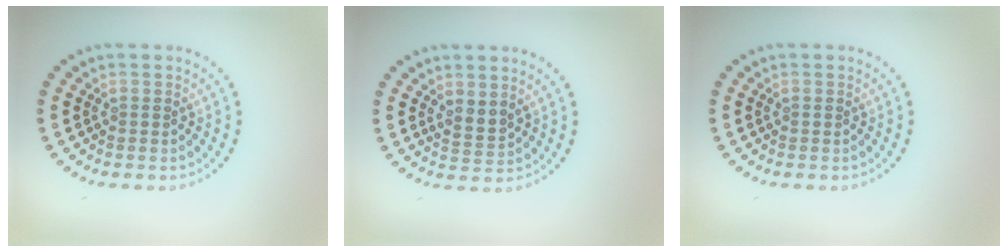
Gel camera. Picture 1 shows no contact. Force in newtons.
{"total": 1.6, "press": 1.2, "slide": 1.1}
{"total": 0.0}